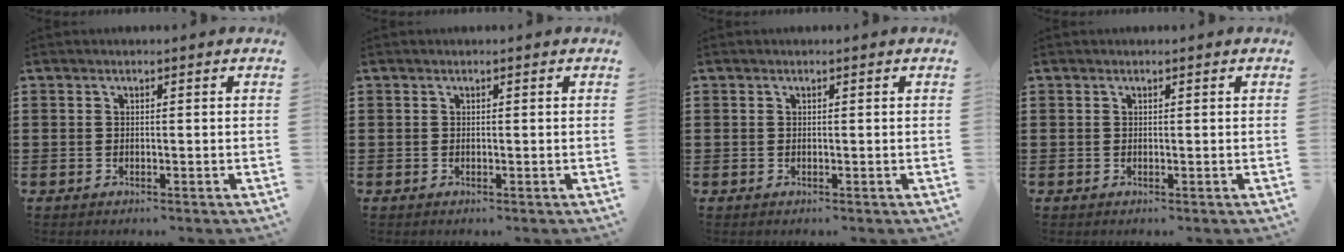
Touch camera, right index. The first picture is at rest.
{"total": 0.0}
{"total": 0.0}
{"total": 0.0}